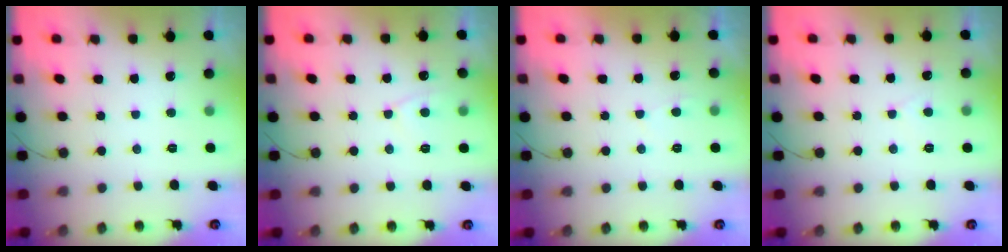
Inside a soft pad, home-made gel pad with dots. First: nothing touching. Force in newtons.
{"total": 4.4, "press": 4.4, "slide": 0.5}
{"total": 2.0, "press": 1.9, "slide": 0.3}
{"total": 2.3, "press": 2.3, "slide": 0.2}